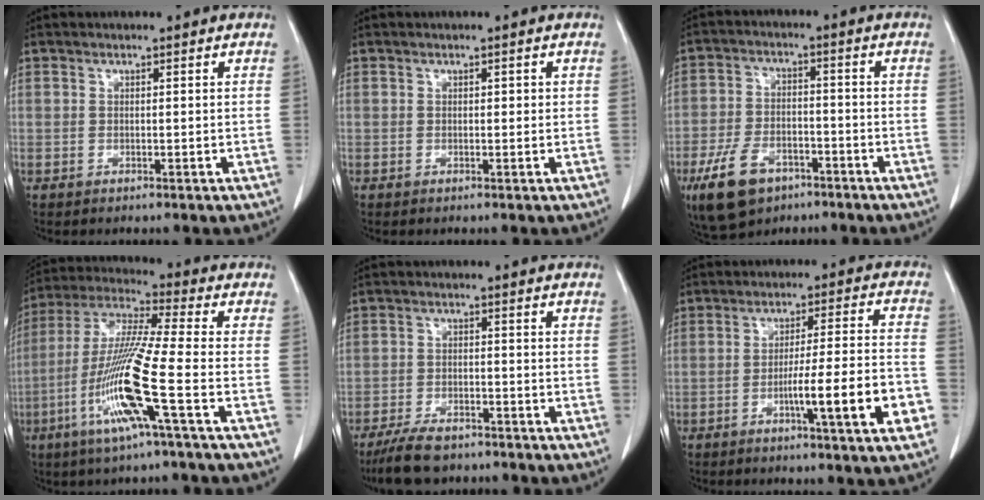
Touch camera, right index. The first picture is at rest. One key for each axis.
{"total": 0.6, "fx": 0.1, "fy": 0.4, "fz": 0.5, "tx": -0.004, "ty": 0.003, "tz": 0.002}
{"total": 9.9, "fx": -5.9, "fy": 5.5, "fz": 5.7, "tx": -0.124, "ty": -0.003, "tz": -0.100}
{"total": 14.6, "fx": -5.1, "fy": -0.9, "fz": 13.6, "tx": -0.282, "ty": -0.014, "tz": -0.107}
{"total": 7.6, "fx": -6.2, "fy": 2.5, "fz": 3.6, "tx": -0.068, "ty": -0.012, "tz": -0.106}
{"total": 12.2, "fx": -4.4, "fy": -0.1, "fz": 11.4, "tx": -0.173, "ty": -0.004, "tz": -0.069}